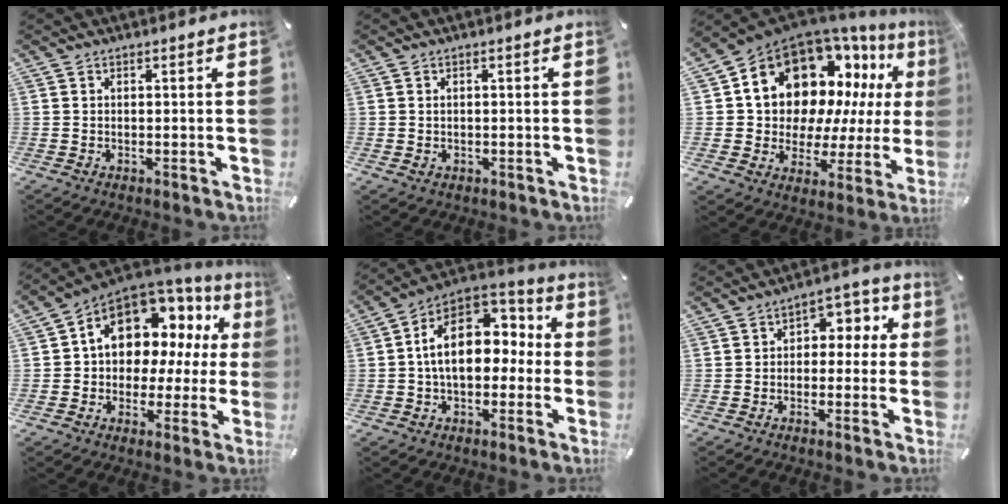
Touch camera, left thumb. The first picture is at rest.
{"total": 1.1, "force": [0.1, 1.0, 0.4], "torque": [-0.011, 0.006, 0.000]}
{"total": 16.6, "force": [9.0, 11.9, 7.5], "torque": [-0.117, -0.086, 0.172]}
{"total": 11.8, "force": [5.7, 8.7, 5.5], "torque": [-0.099, -0.049, 0.103]}
{"total": 16.4, "force": [2.0, 11.2, 11.8], "torque": [-0.199, 0.001, 0.037]}
{"total": 5.3, "force": [-0.8, 4.3, 2.9], "torque": [-0.033, 0.012, -0.025]}